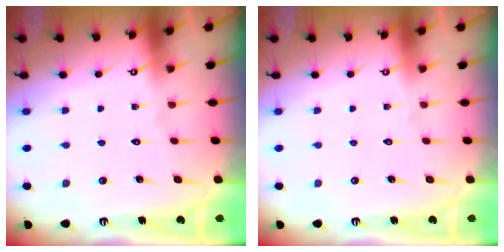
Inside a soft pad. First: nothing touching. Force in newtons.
{"total": 0.0}